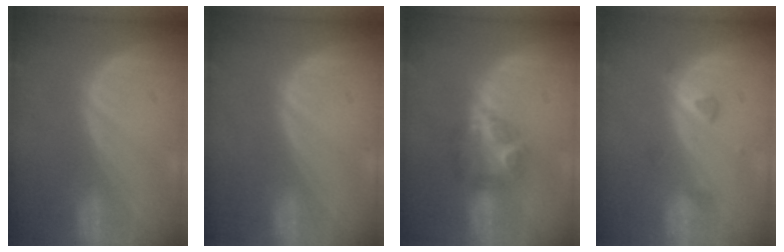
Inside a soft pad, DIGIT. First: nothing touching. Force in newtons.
{"total": 0.0}
{"total": 6.1, "press": 6.1, "slide": 0.9}
{"total": 2.5, "press": 2.3, "slide": 0.9}